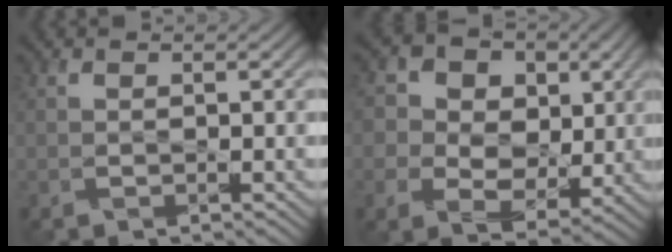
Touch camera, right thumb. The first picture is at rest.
{"total": 8.3, "force": [1.2, 7.0, 4.2], "torque": [-0.093, 0.007, 0.004]}